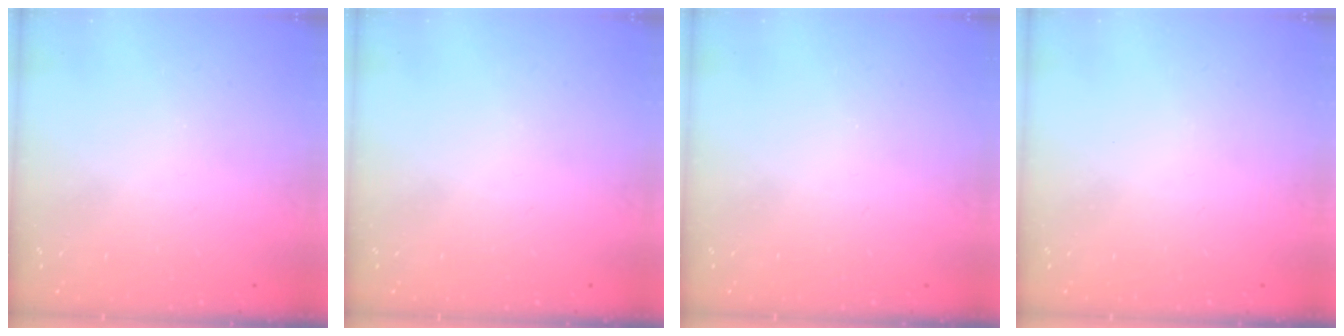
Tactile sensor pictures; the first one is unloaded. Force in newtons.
{"total": 0.0}
{"total": 0.0}
{"total": 0.0}